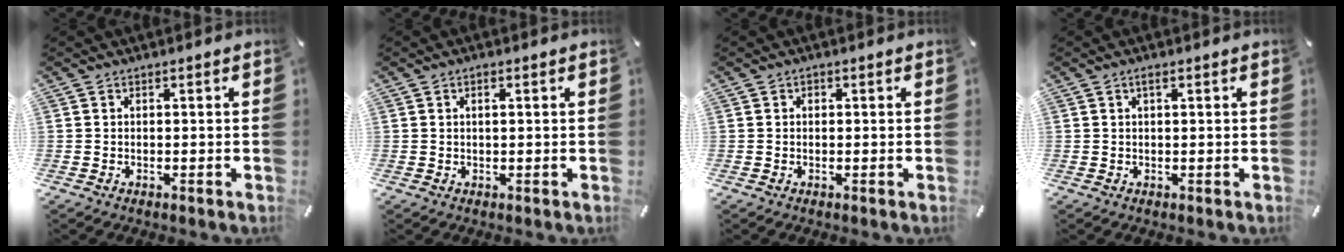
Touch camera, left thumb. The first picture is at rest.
{"total": 1.1, "force": [0.2, 0.1, 1.1], "torque": [-0.022, 0.000, 0.004]}
{"total": 0.6, "force": [0.1, 0.6, 0.2], "torque": [0.002, 0.002, -0.001]}
{"total": 1.3, "force": [0.5, 0.3, 1.1], "torque": [-0.024, 0.002, 0.008]}